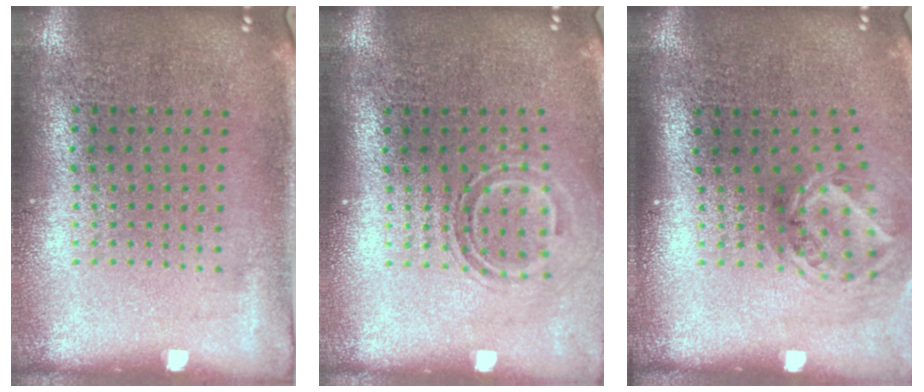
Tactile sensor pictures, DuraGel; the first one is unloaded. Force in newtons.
{"total": 1.6, "press": 1.1, "slide": 1.2}
{"total": 1.9, "press": 1.2, "slide": 1.5}